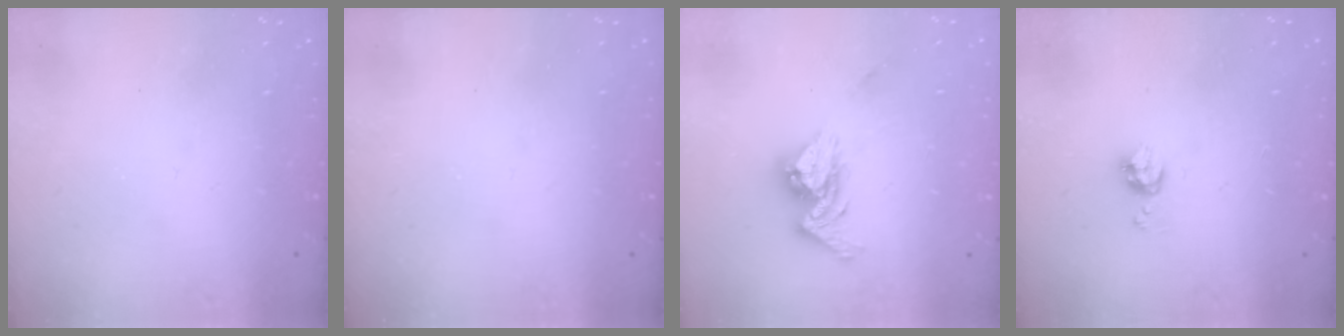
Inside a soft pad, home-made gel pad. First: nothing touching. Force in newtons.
{"total": 0.0}
{"total": 11.2, "press": 11.1, "slide": 0.9}
{"total": 6.1, "press": 6.1, "slide": 0.6}